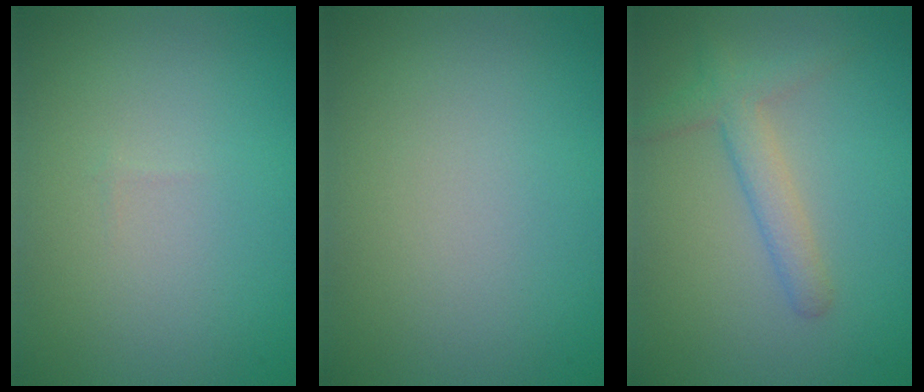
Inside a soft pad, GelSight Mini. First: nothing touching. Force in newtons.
{"total": 0.0}
{"total": 2.8, "press": 2.8, "slide": 0.1}